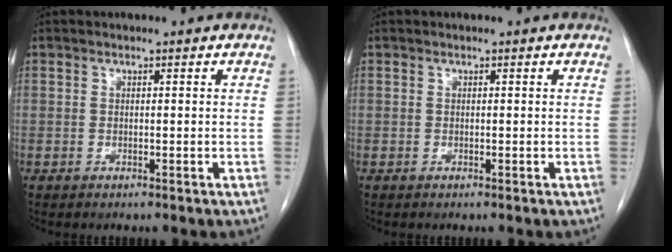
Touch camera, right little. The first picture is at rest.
{"total": 0.0}